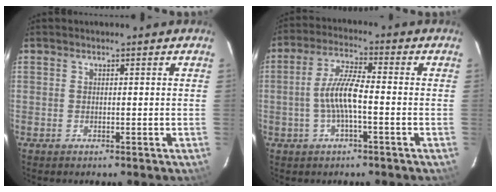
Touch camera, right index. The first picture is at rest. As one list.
[{"total": 7.2, "force": [-1.6, 1.4, 6.9], "torque": [-0.143, 0.008, -0.031]}]